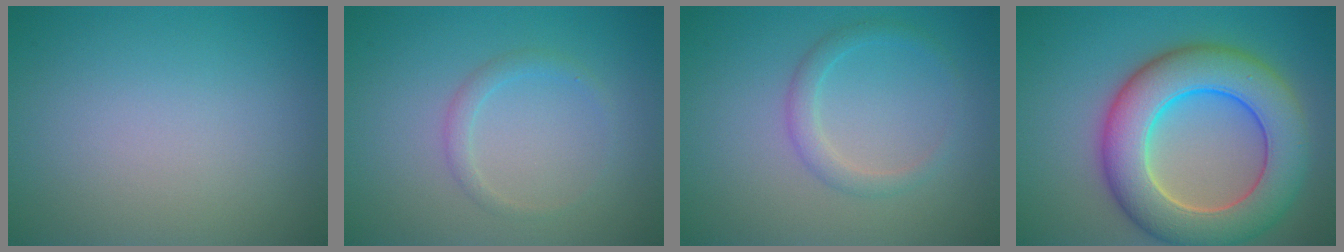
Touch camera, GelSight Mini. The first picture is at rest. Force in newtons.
{"total": 1.3, "press": 1.3, "slide": 0.0}
{"total": 1.8, "press": 1.8, "slide": 0.1}
{"total": 10.2, "press": 10.2, "slide": 0.7}